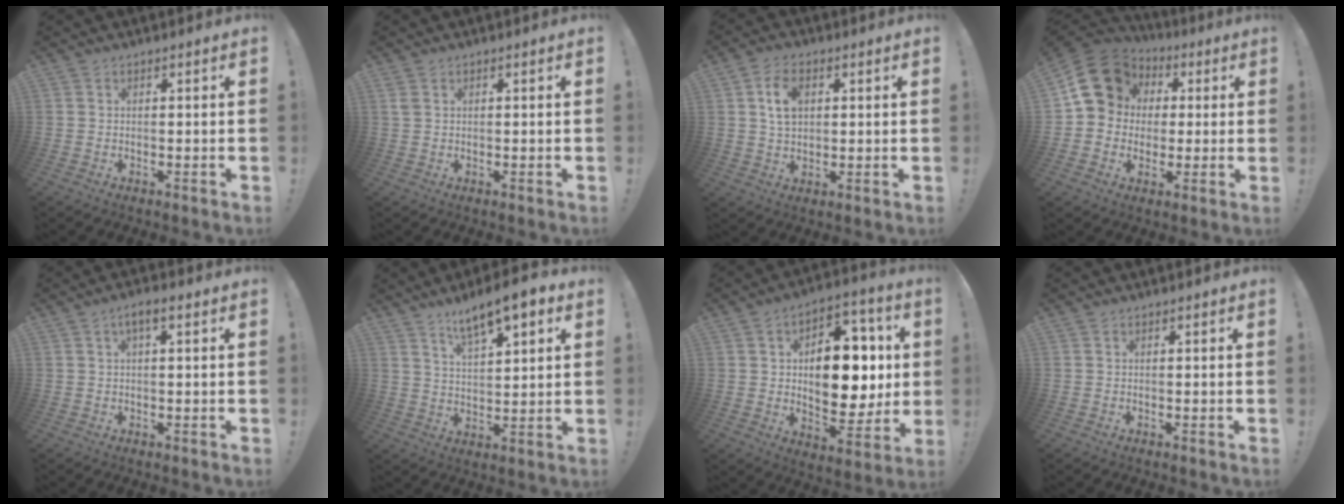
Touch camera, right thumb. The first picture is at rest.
{"total": 1.7, "force": [0.8, 1.0, 1.1], "torque": [-0.022, 0.004, 0.015]}
{"total": 7.6, "force": [2.3, 5.1, 5.2], "torque": [-0.084, -0.002, 0.040]}
{"total": 15.1, "force": [4.4, 12.5, 7.2], "torque": [-0.097, -0.010, 0.094]}
{"total": 3.6, "force": [1.0, 0.9, 3.3], "torque": [-0.051, 0.002, 0.011]}
{"total": 10.6, "force": [7.4, 3.0, 7.0], "torque": [-0.112, -0.040, 0.125]}
{"total": 19.8, "force": [2.8, 12.2, 15.3], "torque": [-0.218, -0.003, 0.053]}
{"total": 0.0}